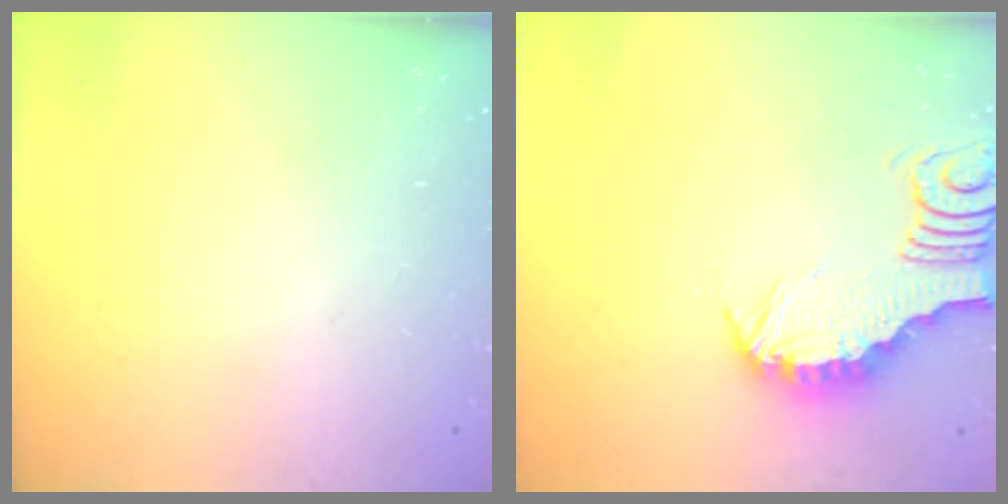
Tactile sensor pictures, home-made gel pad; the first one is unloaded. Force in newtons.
{"total": 3.3, "press": 3.3, "slide": 0.4}